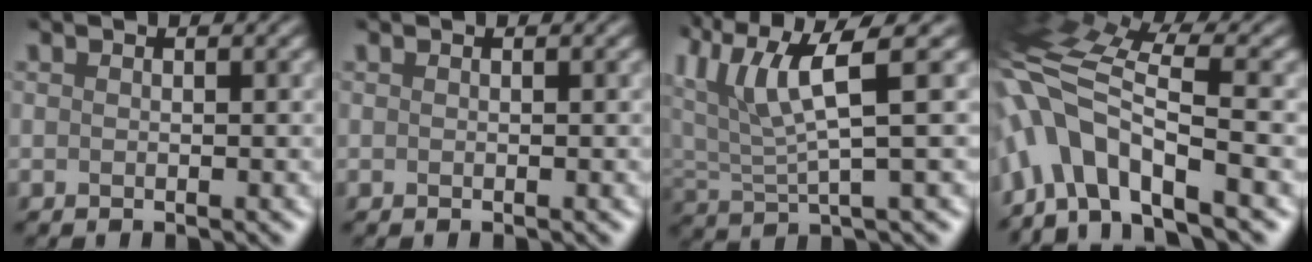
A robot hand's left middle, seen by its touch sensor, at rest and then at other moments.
{"total": 0.0}
{"total": 4.1, "force": [2.4, 0.4, 3.3], "torque": [-0.108, 0.003, 0.065]}
{"total": 9.0, "force": [-5.5, 3.0, 6.5], "torque": [-0.138, 0.018, -0.092]}